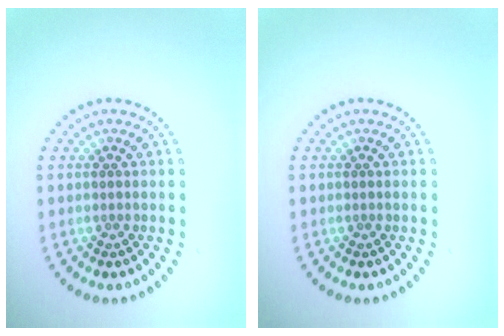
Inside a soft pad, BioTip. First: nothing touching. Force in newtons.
{"total": 0.0}